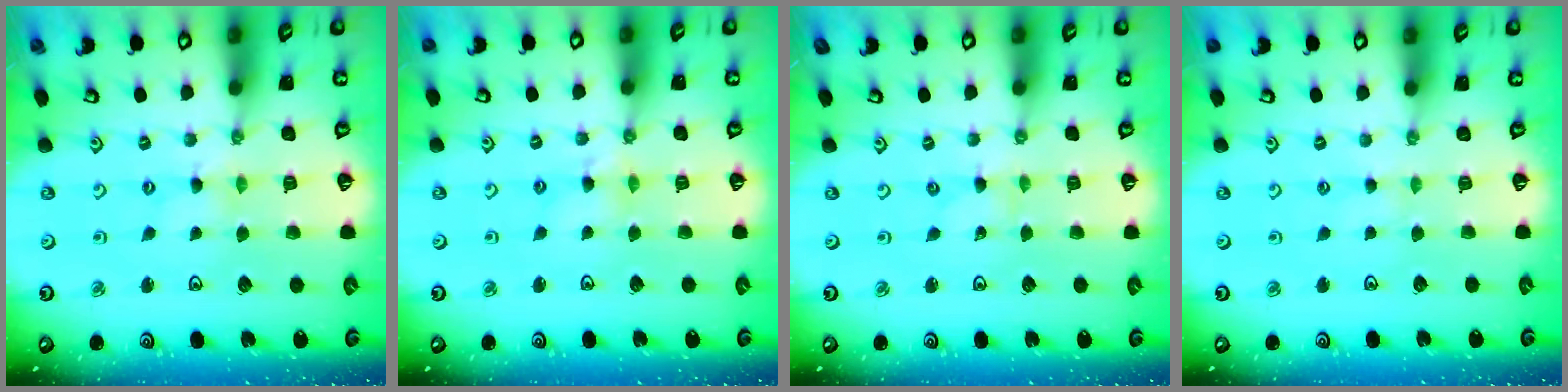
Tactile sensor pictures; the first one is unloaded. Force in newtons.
{"total": 3.6, "press": 3.6, "slide": 0.3}
{"total": 0.0}
{"total": 0.0}